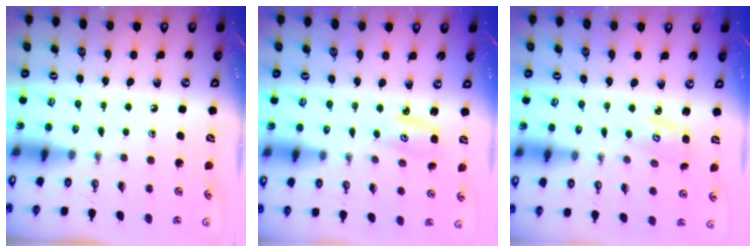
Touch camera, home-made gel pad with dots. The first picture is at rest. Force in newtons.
{"total": 2.6, "press": 2.6, "slide": 0.2}
{"total": 3.0, "press": 3.0, "slide": 0.4}